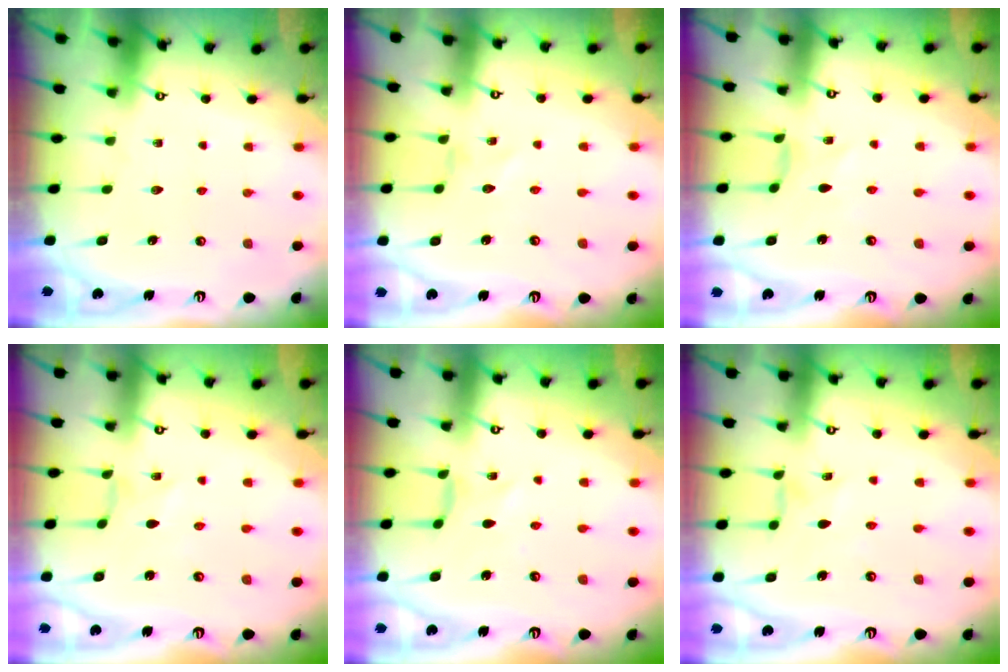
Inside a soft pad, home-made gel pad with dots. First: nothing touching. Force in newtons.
{"total": 0.0}
{"total": 1.4, "press": 1.4, "slide": 0.2}
{"total": 0.0}
{"total": 0.0}
{"total": 0.0}